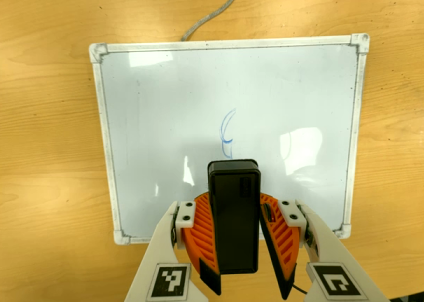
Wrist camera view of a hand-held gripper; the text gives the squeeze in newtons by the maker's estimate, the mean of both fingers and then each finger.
{"total": 8.4, "left": 9.0, "right": 7.9}